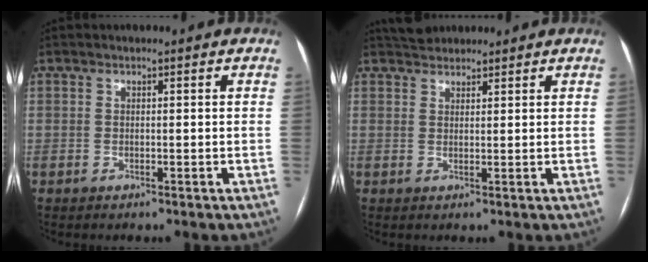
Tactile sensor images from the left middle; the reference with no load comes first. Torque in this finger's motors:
{"motor_torque": [0.15, -0.17, -0.07, -0.01]}